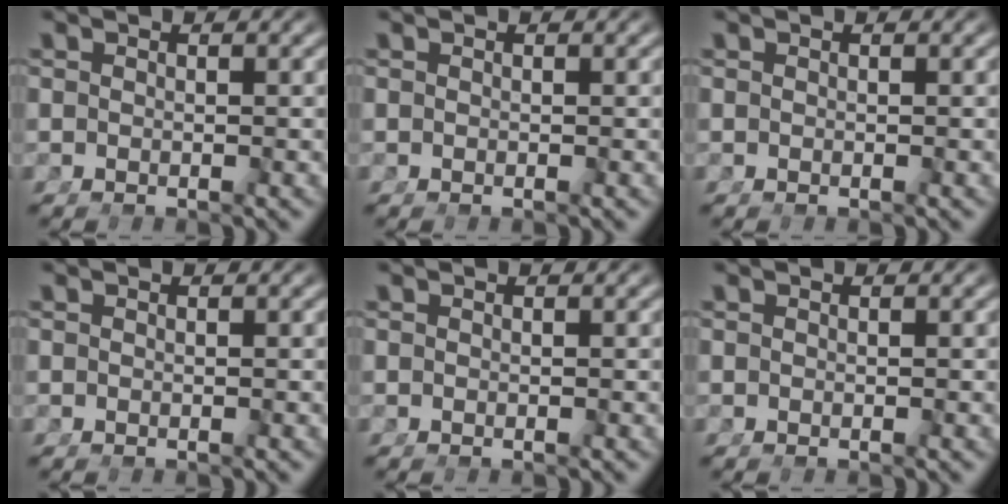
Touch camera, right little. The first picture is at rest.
{"total": 0.0}
{"total": 0.0}
{"total": 0.0}
{"total": 0.0}
{"total": 0.0}